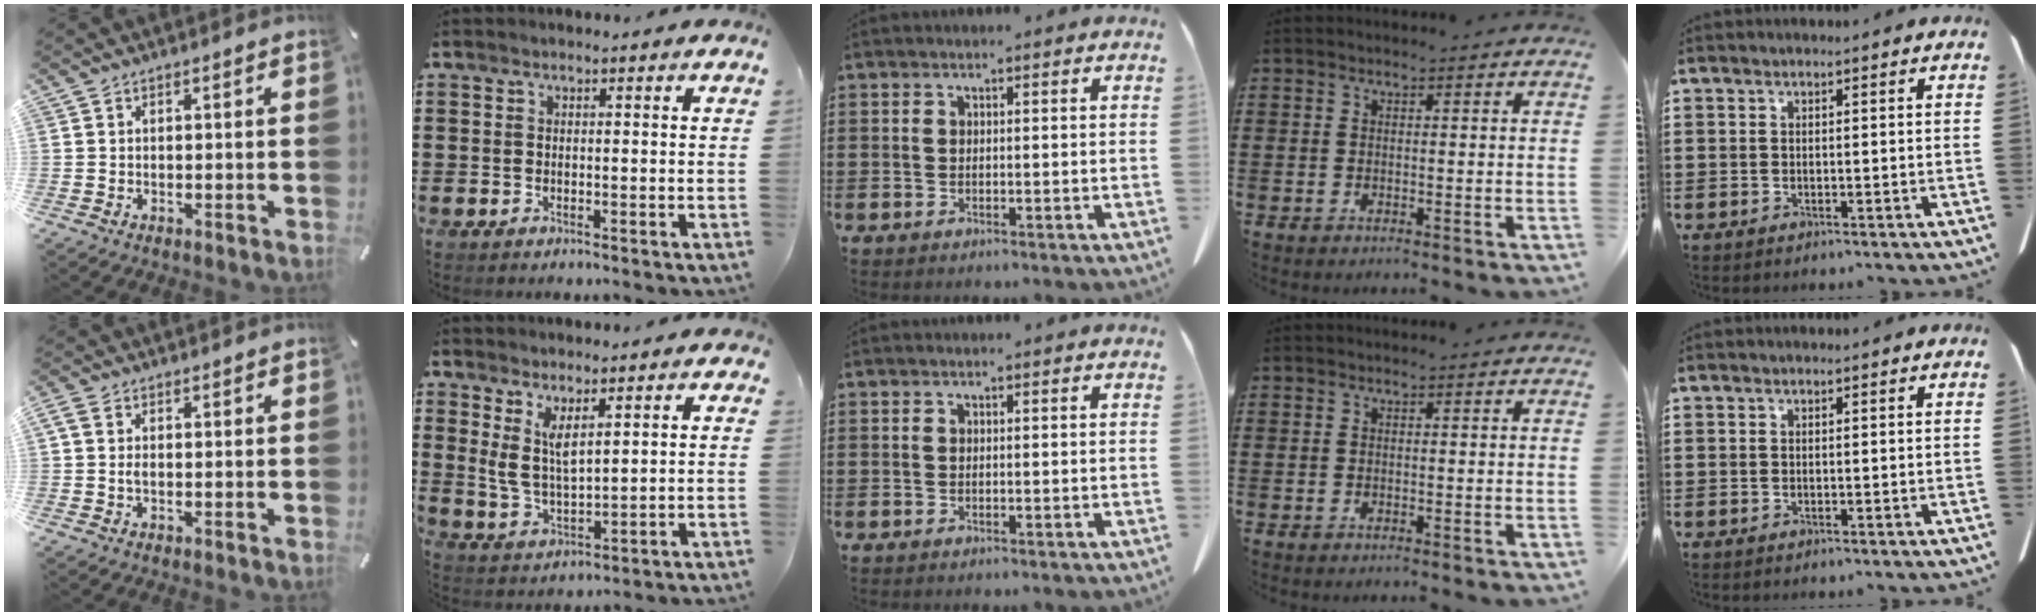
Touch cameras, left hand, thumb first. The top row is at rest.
{"thumb": {"total": 1.8, "force": [0.0, 0.9, 1.6], "torque": [-0.037, -0.002, -0.002]}, "index": {"total": 5.8, "force": [3.0, 2.4, 4.4], "torque": [-0.102, -0.004, 0.051]}}